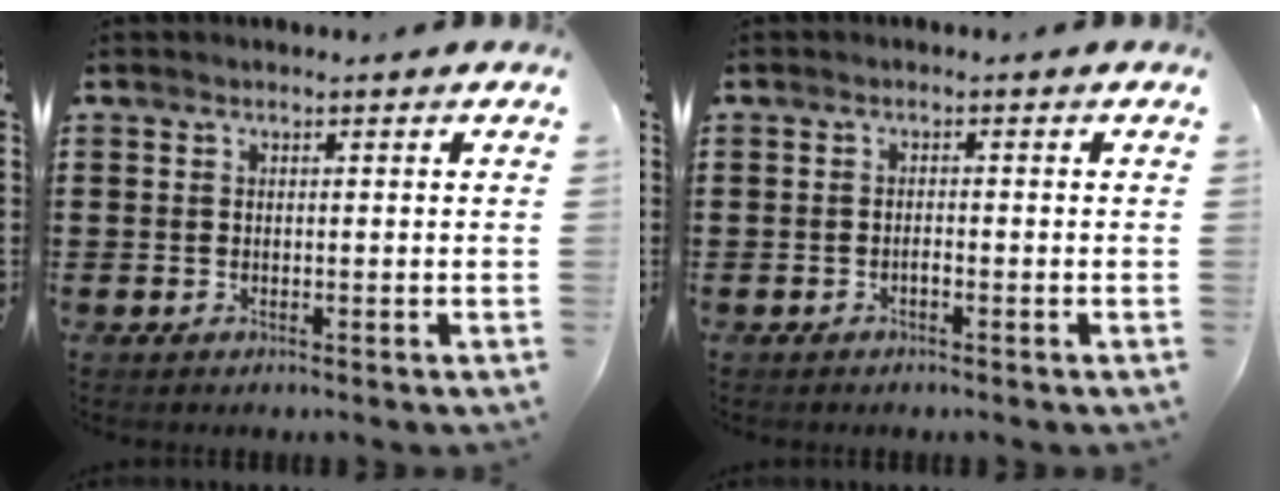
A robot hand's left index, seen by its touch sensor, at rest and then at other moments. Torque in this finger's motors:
{"motor_torque": [-0.02, 0.03, 0.04, 0.00]}